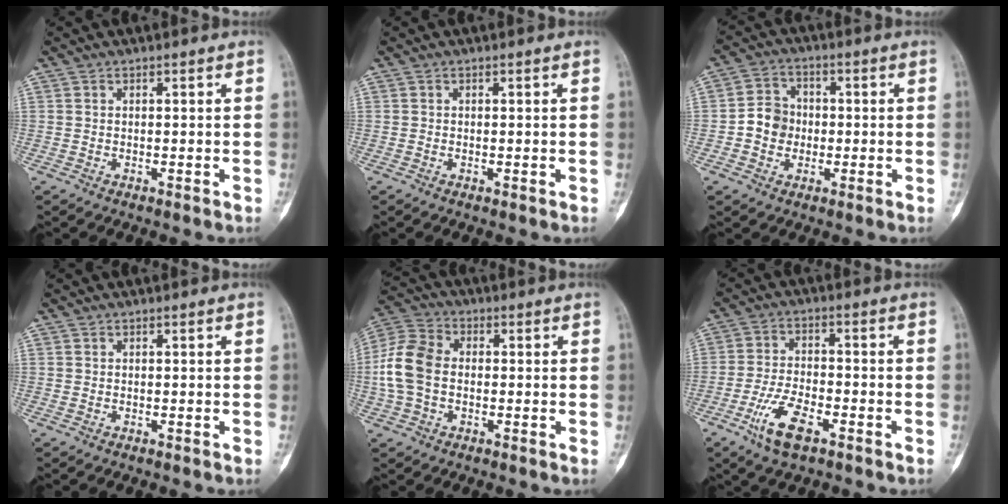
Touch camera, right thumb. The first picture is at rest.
{"total": 0.0}
{"total": 6.5, "force": [-0.9, 5.8, 2.7], "torque": [-0.020, 0.017, -0.026]}
{"total": 0.0}
{"total": 10.3, "force": [-0.5, 7.2, 7.3], "torque": [-0.154, 0.026, -0.019]}
{"total": 8.4, "force": [-4.4, 3.4, 6.3], "torque": [-0.126, 0.014, -0.083]}